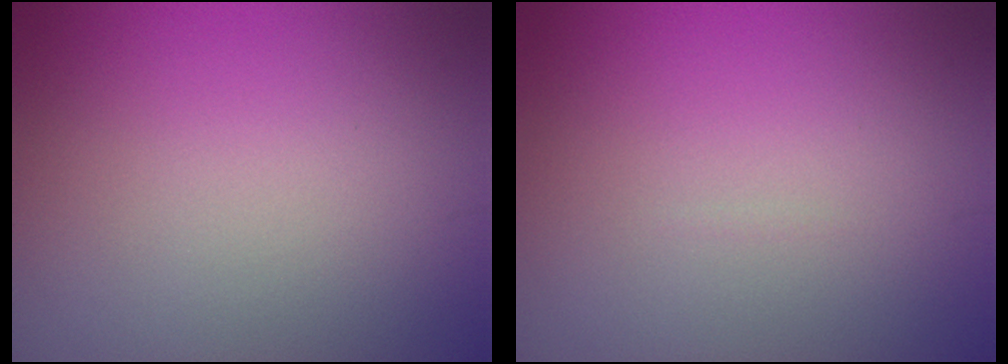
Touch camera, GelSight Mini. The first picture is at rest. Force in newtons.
{"total": 0.0}